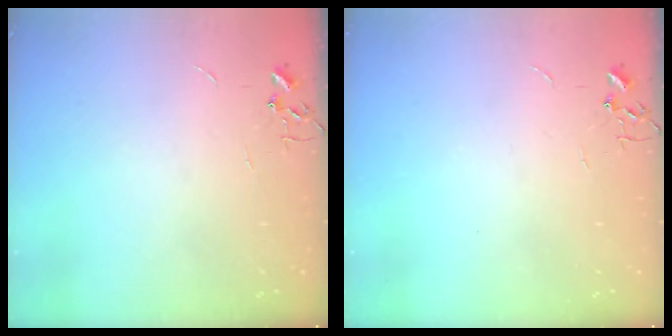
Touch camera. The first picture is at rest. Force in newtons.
{"total": 0.0}